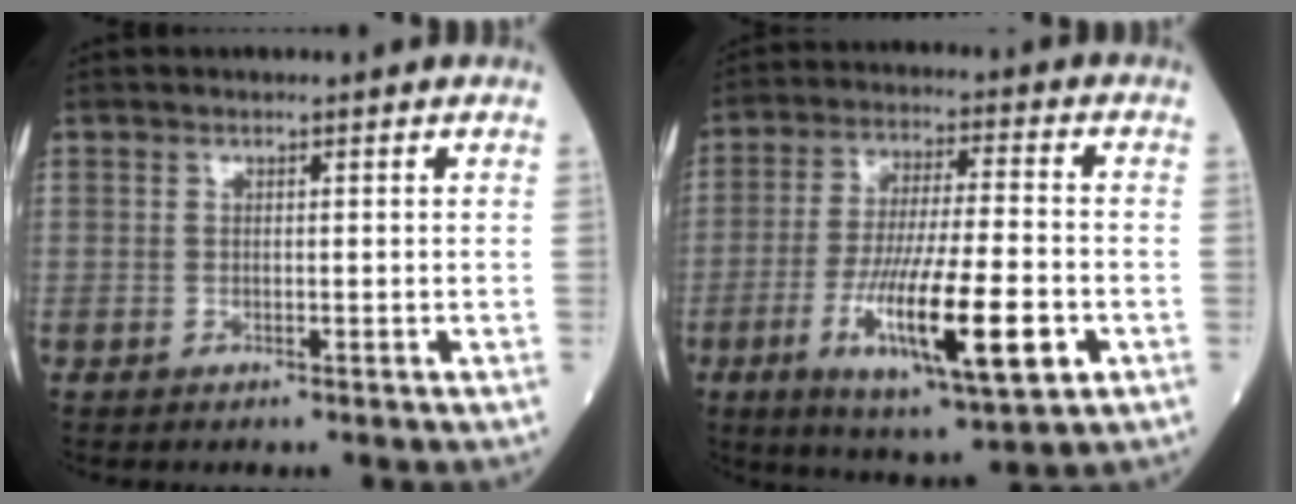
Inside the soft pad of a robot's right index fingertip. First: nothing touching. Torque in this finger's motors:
{"motor_torque": [0.62, -0.23, 0.91, 0.21]}